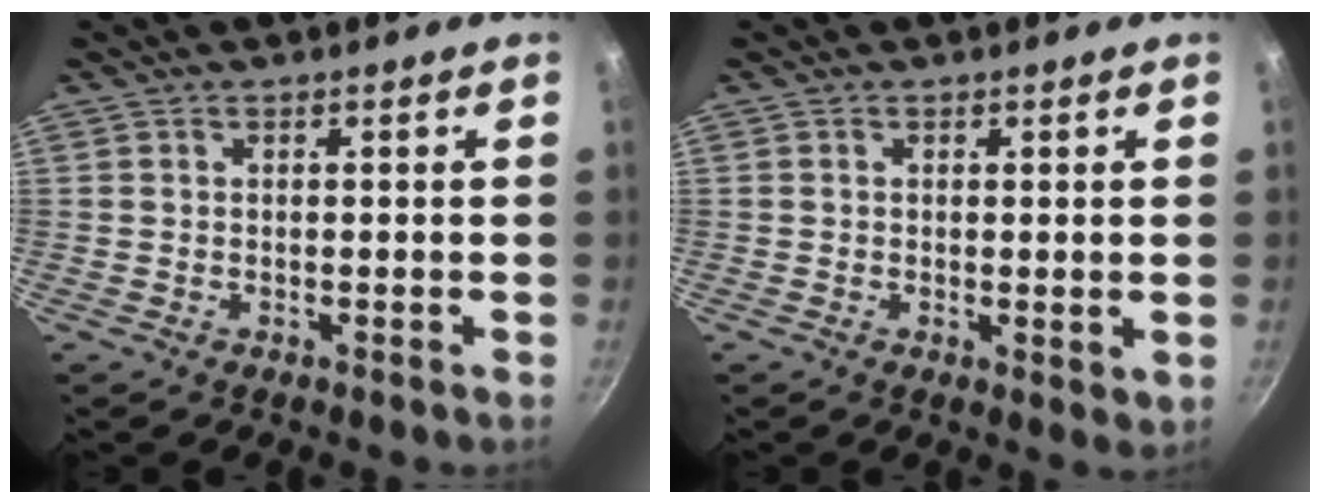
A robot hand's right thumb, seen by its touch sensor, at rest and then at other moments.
{"total": 2.2, "force": [0.5, 0.9, 1.9], "torque": [-0.027, -0.006, 0.006]}